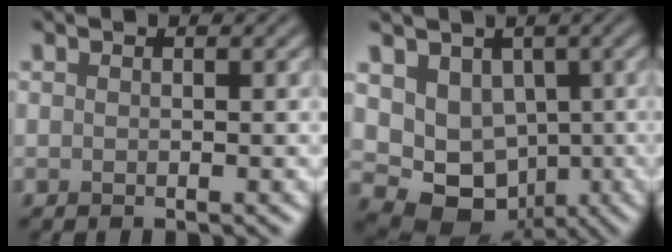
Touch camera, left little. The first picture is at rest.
{"total": 6.7, "force": [0.0, 5.8, 3.4], "torque": [-0.053, -0.012, -0.001]}